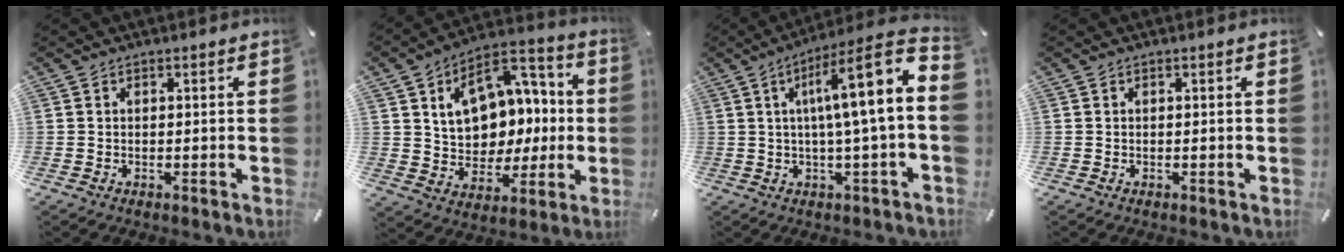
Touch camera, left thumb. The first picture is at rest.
{"total": 14.8, "force": [3.1, 12.1, 8.0], "torque": [-0.109, -0.014, 0.065]}
{"total": 14.9, "force": [3.7, 1.3, 14.4], "torque": [-0.223, -0.039, 0.038]}
{"total": 0.0}